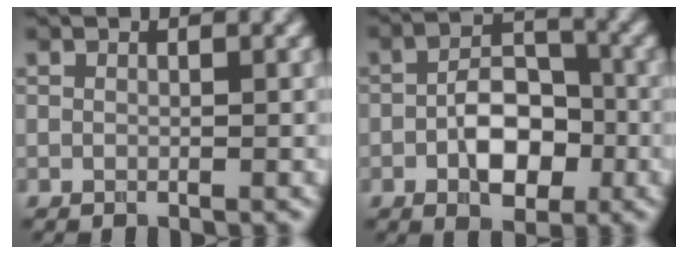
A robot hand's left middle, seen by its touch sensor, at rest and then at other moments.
{"total": 5.6, "force": [-1.6, 3.2, 4.2], "torque": [-0.065, 0.004, -0.030]}